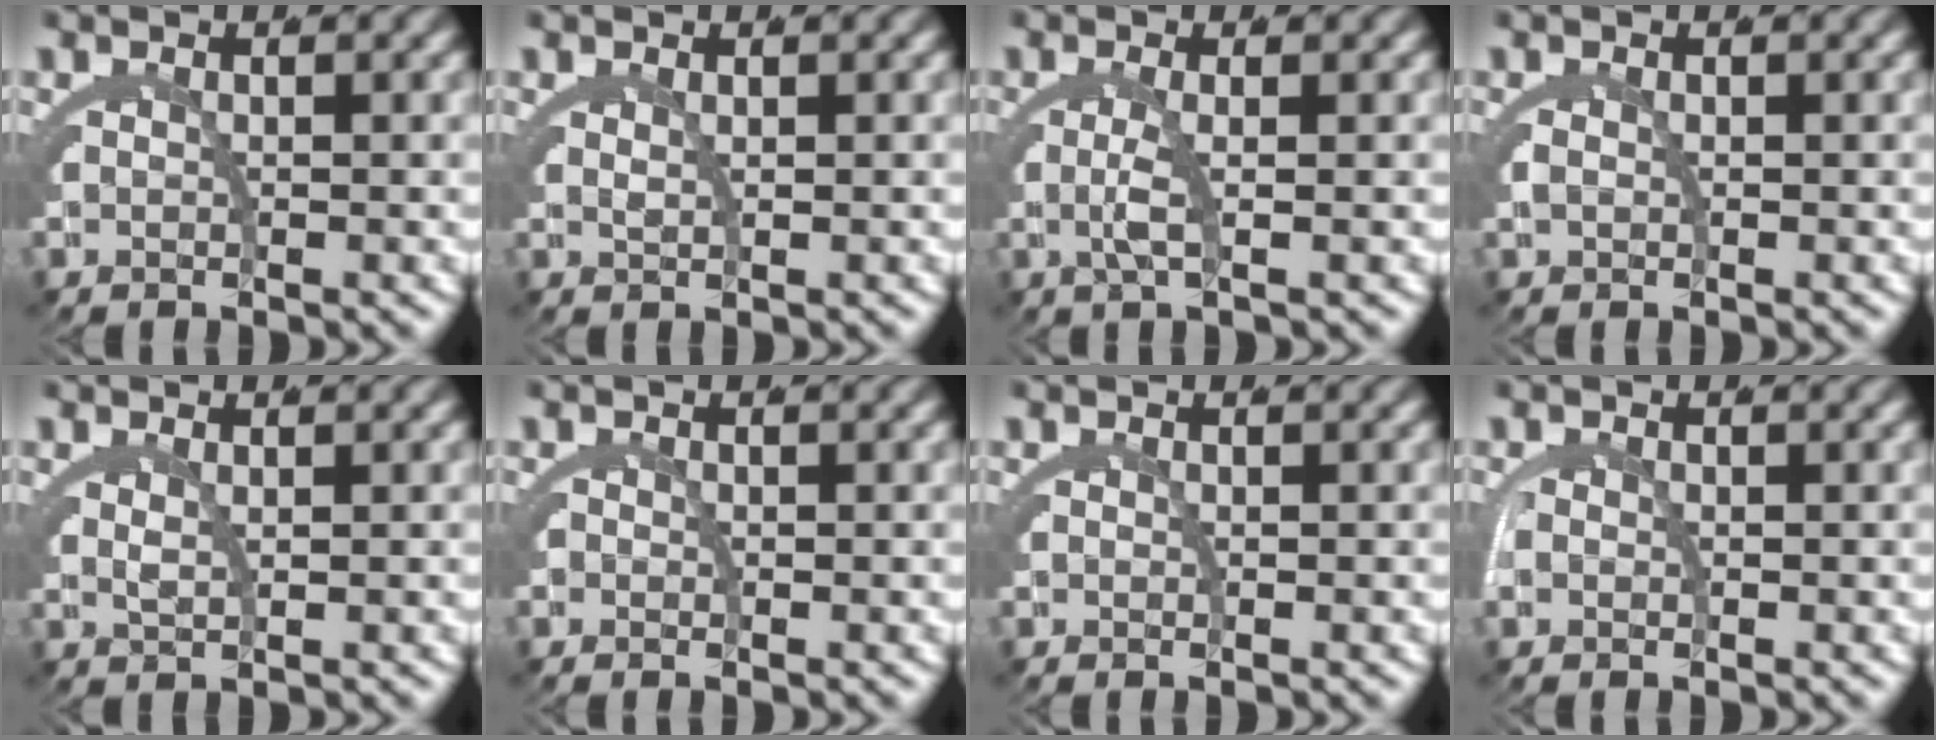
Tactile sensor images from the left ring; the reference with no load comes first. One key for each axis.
{"total": 0.9, "fx": 0.5, "fy": -0.6, "fz": 0.5, "tx": -0.011, "ty": -0.009, "tz": 0.018}
{"total": 2.3, "fx": 0.1, "fy": -0.5, "fz": 2.2, "tx": -0.048, "ty": -0.006, "tz": 0.005}
{"total": 0.5, "fx": -0.2, "fy": -0.2, "fz": 0.4, "tx": -0.015, "ty": -0.005, "tz": 0.002}
{"total": 1.1, "fx": 0.6, "fy": -0.6, "fz": 0.8, "tx": -0.017, "ty": -0.010, "tz": 0.022}
{"total": 0.6, "fx": -0.4, "fy": 0.3, "fz": 0.3, "tx": -0.004, "ty": -0.003, "tz": -0.008}
{"total": 0.0}
{"total": 0.7, "fx": -0.3, "fy": 0.0, "fz": 0.6, "tx": -0.020, "ty": -0.005, "tz": -0.002}